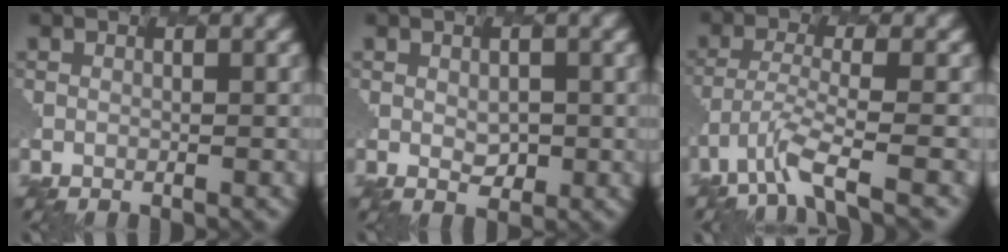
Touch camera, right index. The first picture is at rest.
{"total": 1.3, "force": [0.1, 1.1, 0.7], "torque": [-0.021, -0.004, 0.003]}
{"total": 3.6, "force": [-2.8, 0.2, 2.3], "torque": [-0.058, -0.004, -0.067]}